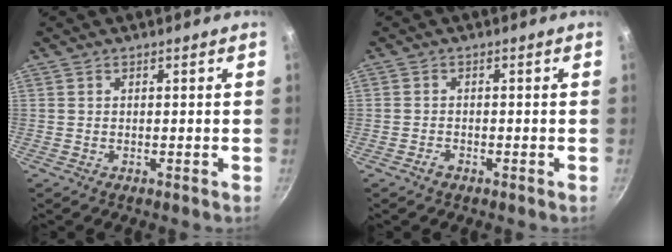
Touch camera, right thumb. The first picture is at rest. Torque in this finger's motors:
{"motor_torque": [-0.36, -0.01, -0.34, 0.16, 0.11]}